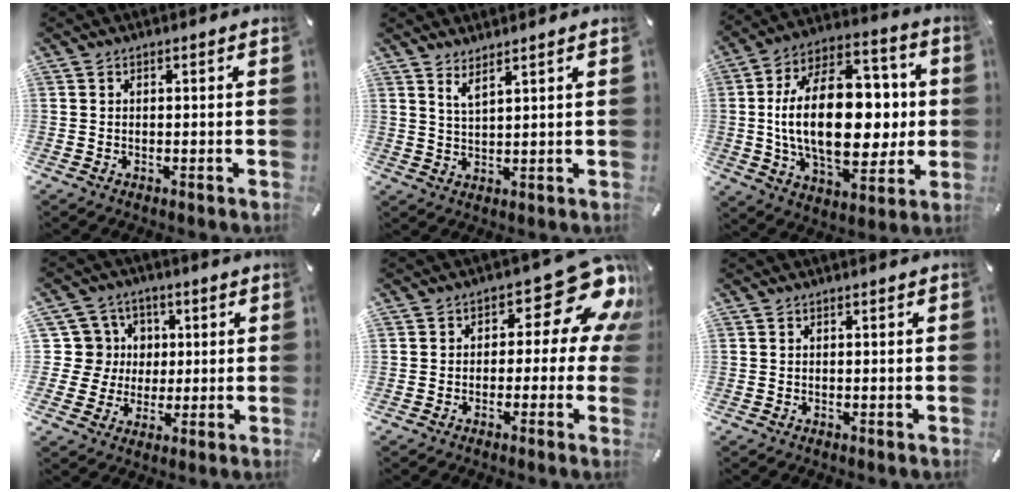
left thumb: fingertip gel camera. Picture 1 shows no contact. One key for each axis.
{"total": 3.0, "fx": 2.7, "fy": -0.1, "fz": 1.4, "tx": -0.034, "ty": -0.011, "tz": 0.049}
{"total": 26.7, "fx": 0.4, "fy": 15.7, "fz": 21.5, "tx": -0.388, "ty": -0.004, "tz": 0.007}
{"total": 11.7, "fx": 1.3, "fy": 11.4, "fz": 2.4, "tx": -0.050, "ty": -0.002, "tz": 0.031}
{"total": 16.1, "fx": 6.0, "fy": 7.6, "fz": 12.8, "tx": -0.158, "ty": -0.040, "tz": 0.093}
{"total": 0.0}